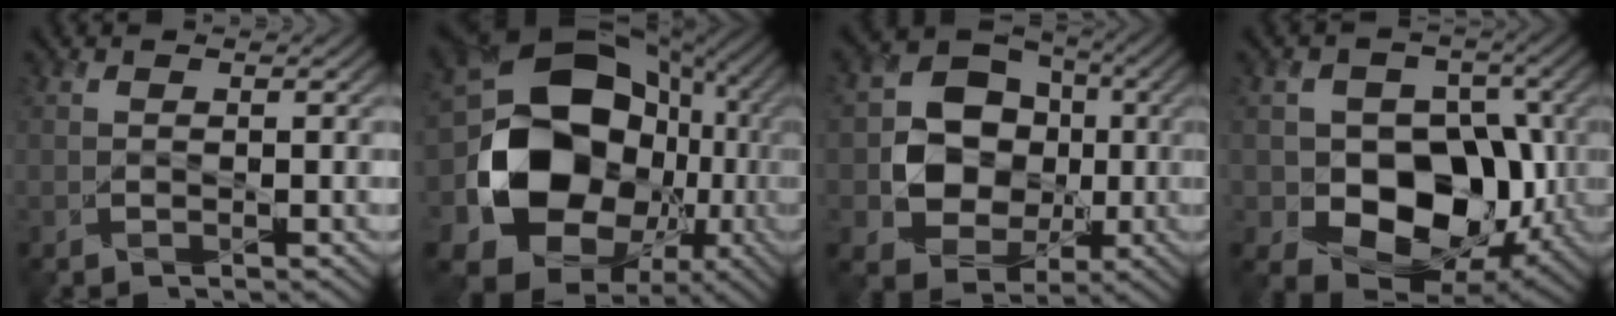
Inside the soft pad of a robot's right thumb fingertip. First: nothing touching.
{"total": 19.6, "force": [-2.7, 15.6, 11.5], "torque": [-0.234, -0.037, -0.038]}
{"total": 10.8, "force": [-0.8, 9.2, 5.6], "torque": [-0.107, -0.011, -0.023]}
{"total": 12.2, "force": [-2.5, 9.3, 7.5], "torque": [-0.104, -0.019, -0.056]}